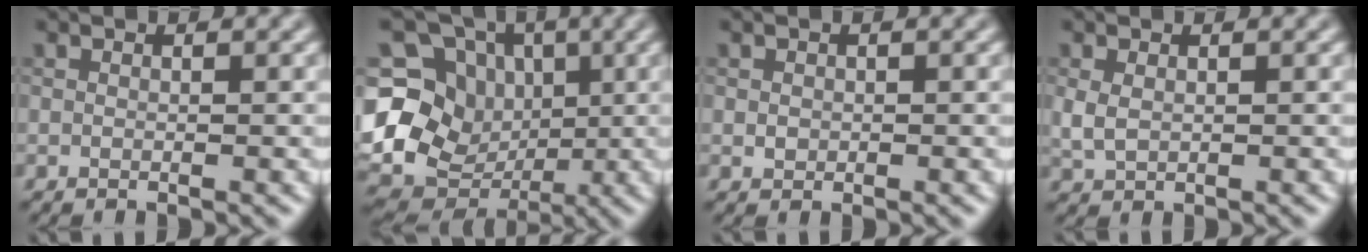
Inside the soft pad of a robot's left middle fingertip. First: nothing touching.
{"total": 15.7, "force": [-0.1, 13.7, 7.7], "torque": [-0.176, 0.024, -0.010]}
{"total": 0.8, "force": [0.1, 0.7, 0.3], "torque": [-0.004, -0.002, 0.002]}
{"total": 1.8, "force": [0.3, 1.3, 1.2], "torque": [-0.034, -0.001, 0.010]}